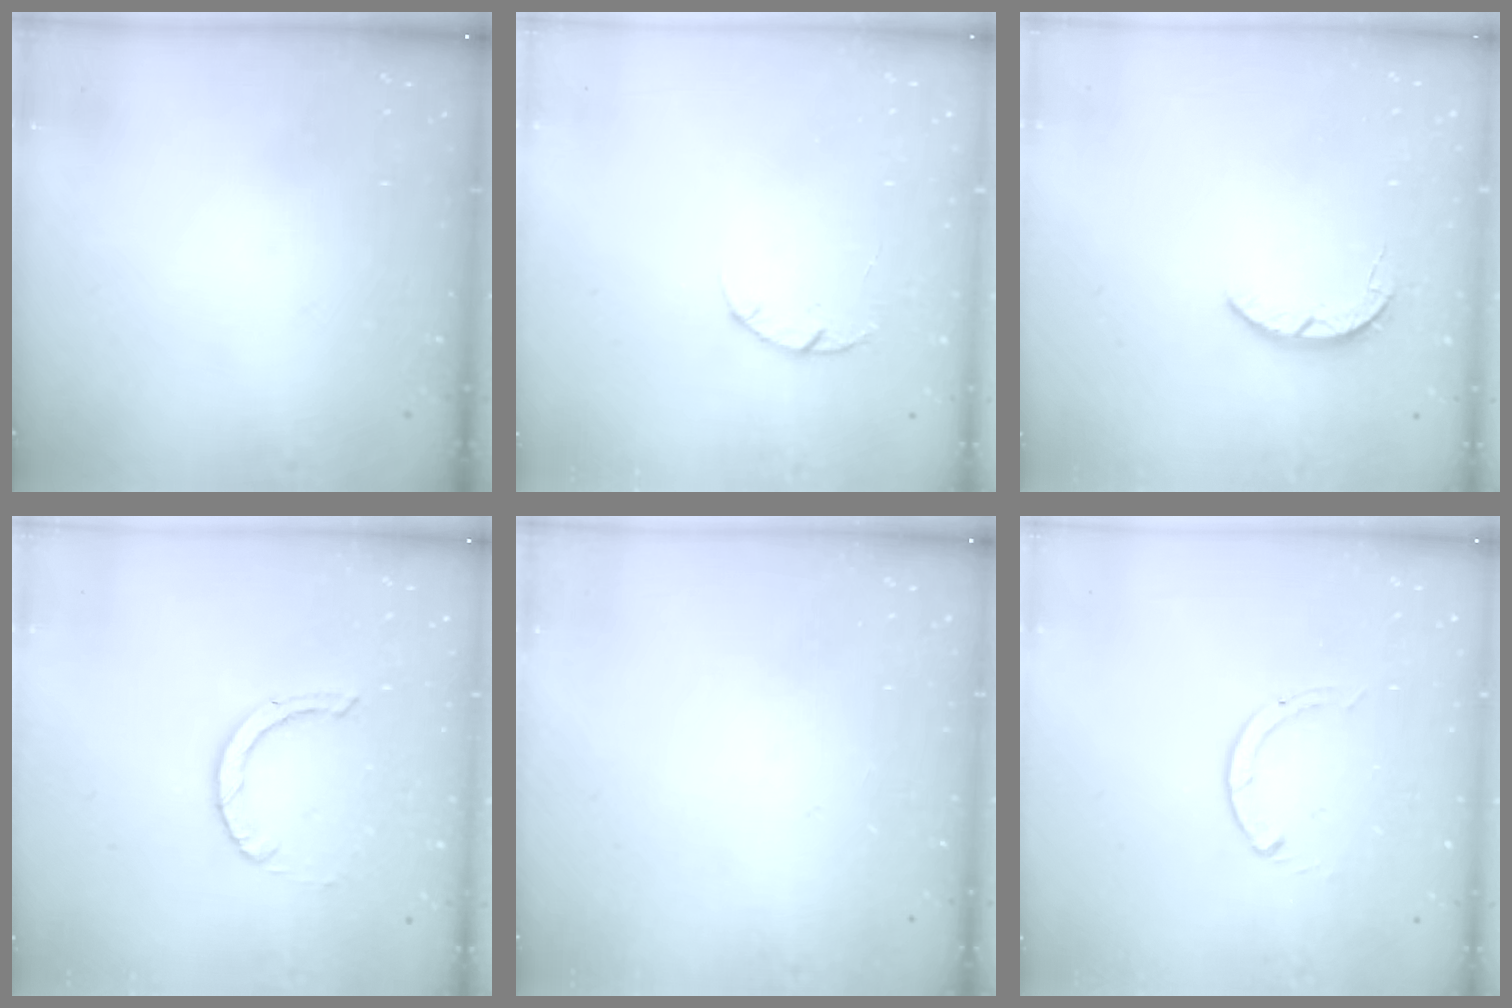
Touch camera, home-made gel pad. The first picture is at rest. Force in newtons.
{"total": 2.0, "press": 1.9, "slide": 0.4}
{"total": 2.2, "press": 2.2, "slide": 0.4}
{"total": 0.9, "press": 0.9, "slide": 0.1}
{"total": 0.0}
{"total": 0.0}